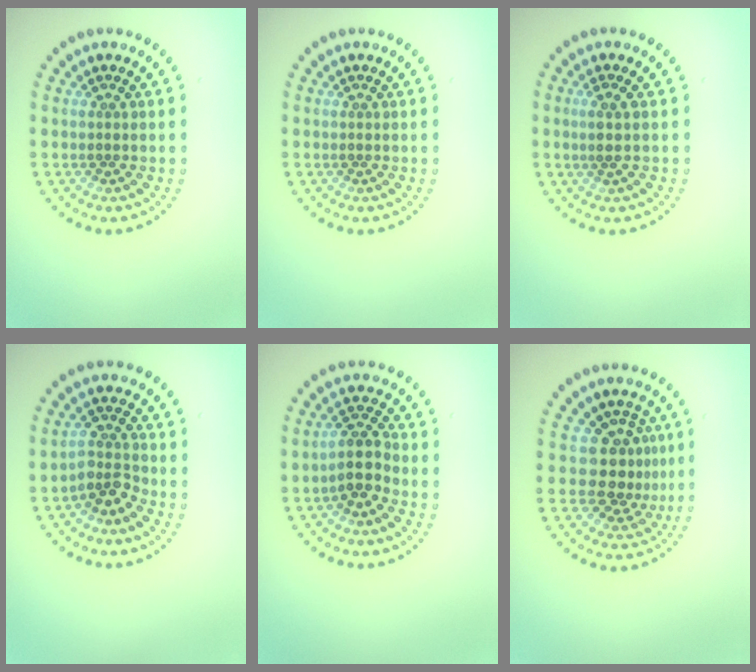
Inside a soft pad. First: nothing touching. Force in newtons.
{"total": 0.0}
{"total": 1.0, "press": 0.7, "slide": 0.6}
{"total": 2.8, "press": 2.0, "slide": 1.9}
{"total": 2.7, "press": 2.3, "slide": 1.5}
{"total": 3.3, "press": 2.5, "slide": 2.2}